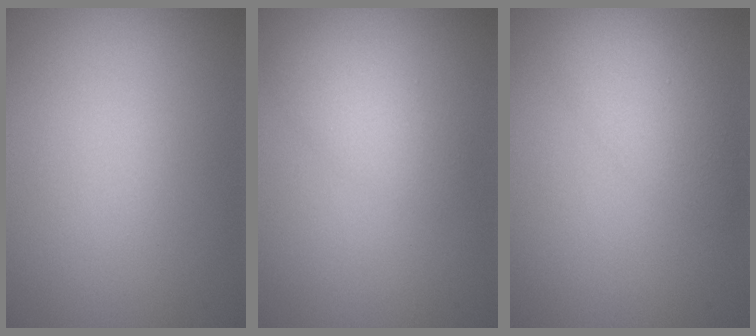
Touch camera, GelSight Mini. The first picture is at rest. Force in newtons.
{"total": 2.4, "press": 2.4, "slide": 0.1}
{"total": 3.2, "press": 3.2, "slide": 0.2}